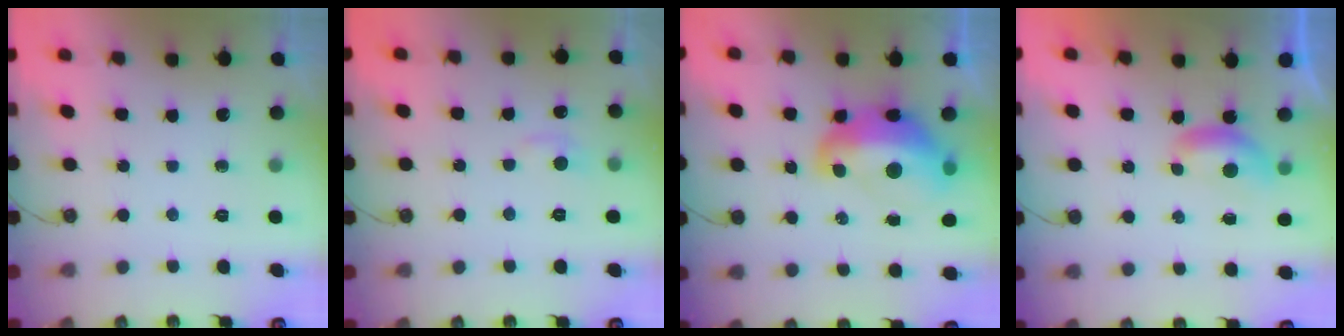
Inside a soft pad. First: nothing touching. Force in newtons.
{"total": 1.3, "press": 1.1, "slide": 0.7}
{"total": 8.2, "press": 8.1, "slide": 1.2}
{"total": 2.1, "press": 2.0, "slide": 0.4}